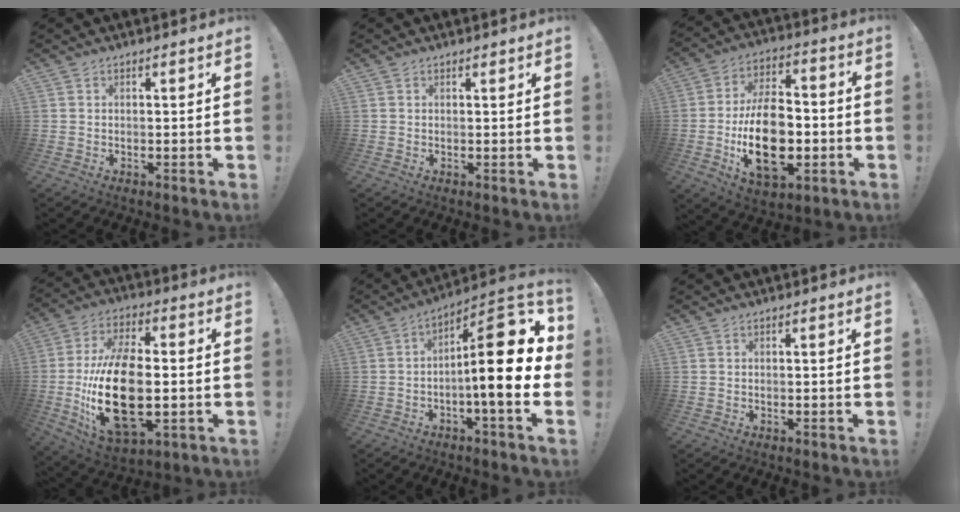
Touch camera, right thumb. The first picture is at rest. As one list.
[{"total": 0.6, "force": [0.5, 0.4, -0.1], "torque": [0.006, -0.001, 0.008]}, {"total": 21.5, "force": [-4.5, 13.2, 16.4], "torque": [-0.275, 0.017, -0.068]}, {"total": 23.9, "force": [-2.7, 12.7, 20.0], "torque": [-0.395, 0.002, -0.043]}, {"total": 19.8, "force": [0.3, 5.3, 19.1], "torque": [-0.291, 0.000, 0.004]}, {"total": 0.0}]